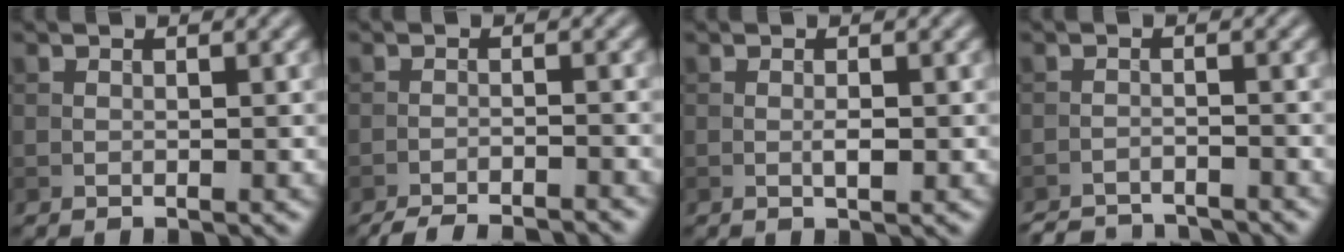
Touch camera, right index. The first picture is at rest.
{"total": 6.3, "force": [-6.0, 0.9, 1.8], "torque": [-0.028, -0.005, -0.085]}
{"total": 1.1, "force": [-0.2, 0.3, 1.1], "torque": [-0.021, -0.002, -0.003]}
{"total": 5.0, "force": [-4.9, 0.8, 0.8], "torque": [-0.011, -0.009, -0.078]}